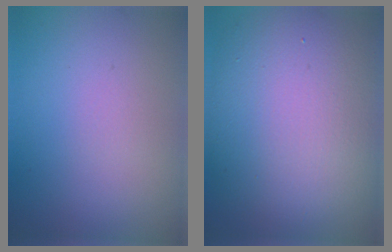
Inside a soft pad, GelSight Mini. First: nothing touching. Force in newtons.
{"total": 12.6, "press": 12.6, "slide": 0.7}